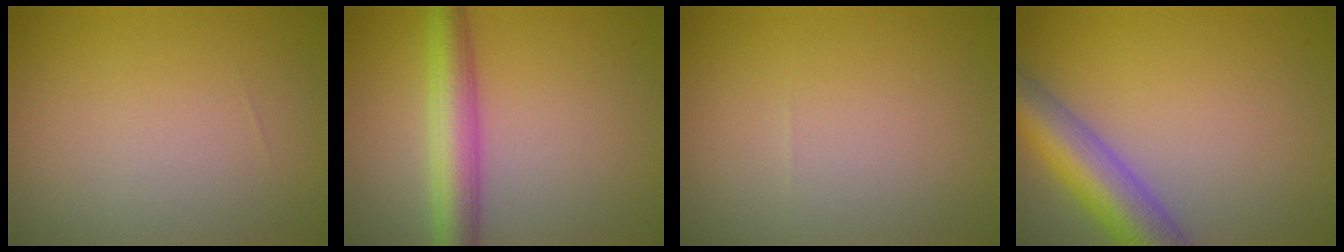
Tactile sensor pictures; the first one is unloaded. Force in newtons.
{"total": 5.1, "press": 5.1, "slide": 0.1}
{"total": 0.0}
{"total": 6.8, "press": 6.8, "slide": 0.3}